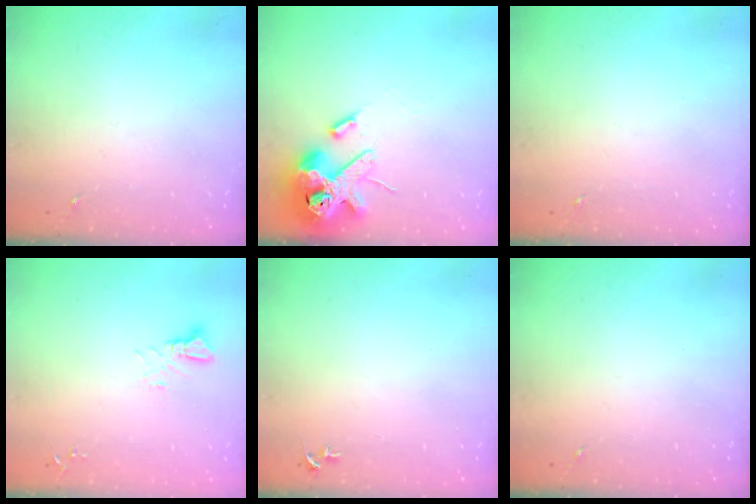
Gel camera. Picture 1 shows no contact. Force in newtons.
{"total": 14.2, "press": 14.0, "slide": 2.3}
{"total": 0.0}
{"total": 3.1, "press": 3.1, "slide": 0.1}
{"total": 2.7, "press": 2.7, "slide": 0.3}
{"total": 0.0}